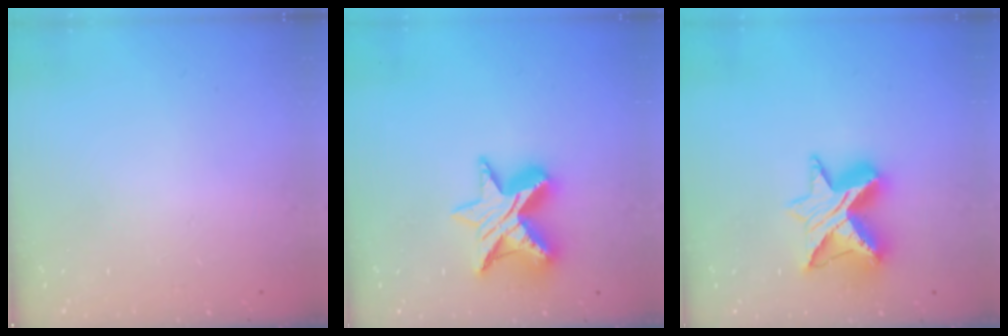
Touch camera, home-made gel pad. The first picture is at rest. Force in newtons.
{"total": 12.9, "press": 12.9, "slide": 0.8}
{"total": 11.4, "press": 11.3, "slide": 1.0}